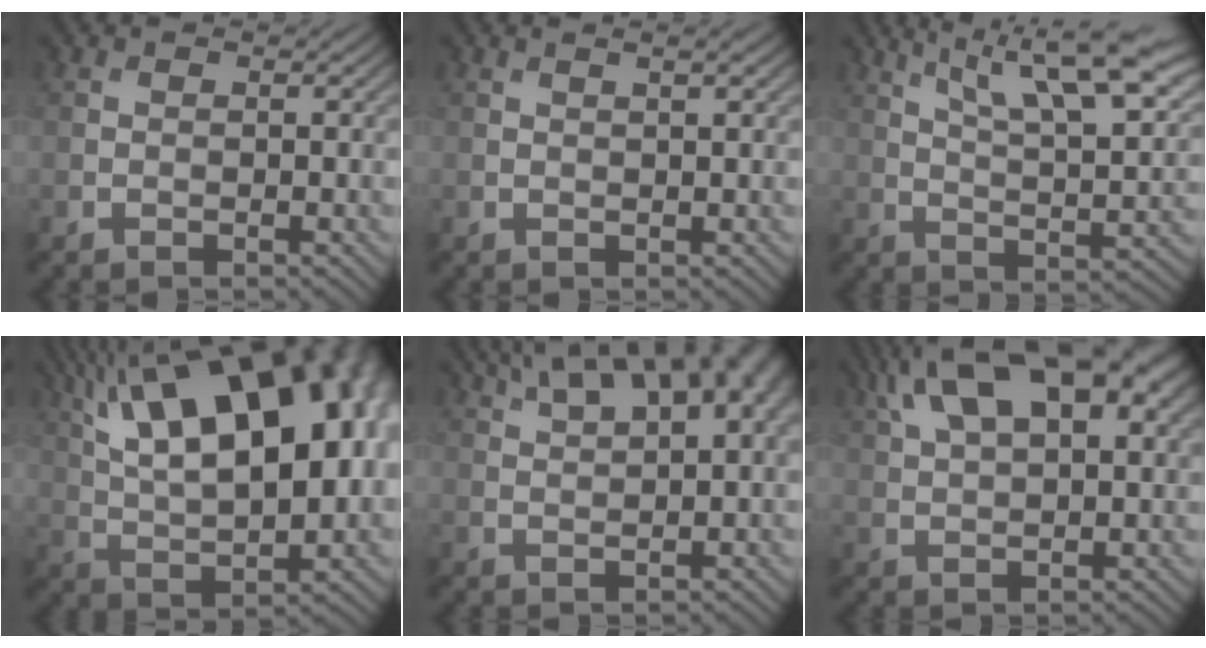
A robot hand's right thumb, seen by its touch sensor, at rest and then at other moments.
{"total": 1.2, "force": [0.9, -0.1, 0.9], "torque": [-0.015, 0.003, 0.017]}
{"total": 13.2, "force": [7.5, 3.8, 10.2], "torque": [-0.156, 0.007, 0.124]}
{"total": 20.9, "force": [7.8, 9.8, 16.7], "torque": [-0.260, 0.060, 0.109]}
{"total": 11.9, "force": [6.4, 4.6, 9.0], "torque": [-0.156, 0.033, 0.099]}
{"total": 16.4, "force": [8.5, 7.3, 12.0], "torque": [-0.234, 0.039, 0.133]}